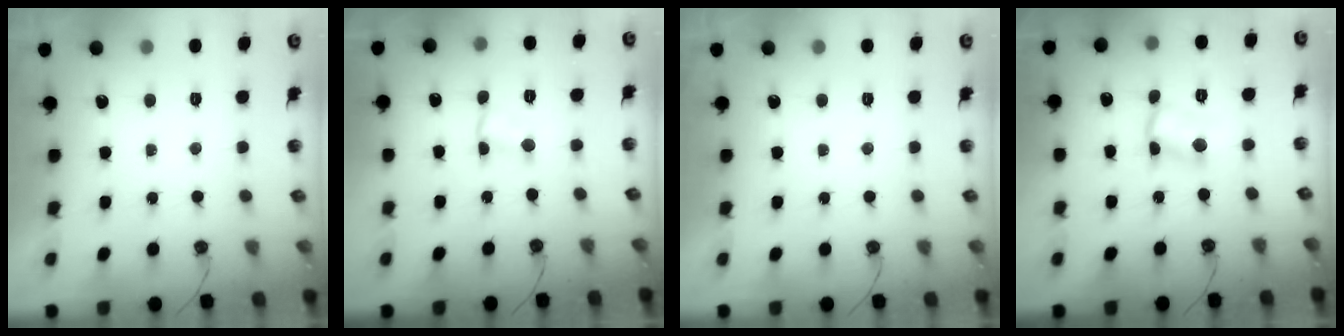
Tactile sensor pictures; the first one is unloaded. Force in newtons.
{"total": 3.5, "press": 1.5, "slide": 3.1}
{"total": 0.0}
{"total": 3.7, "press": 3.7, "slide": 0.2}